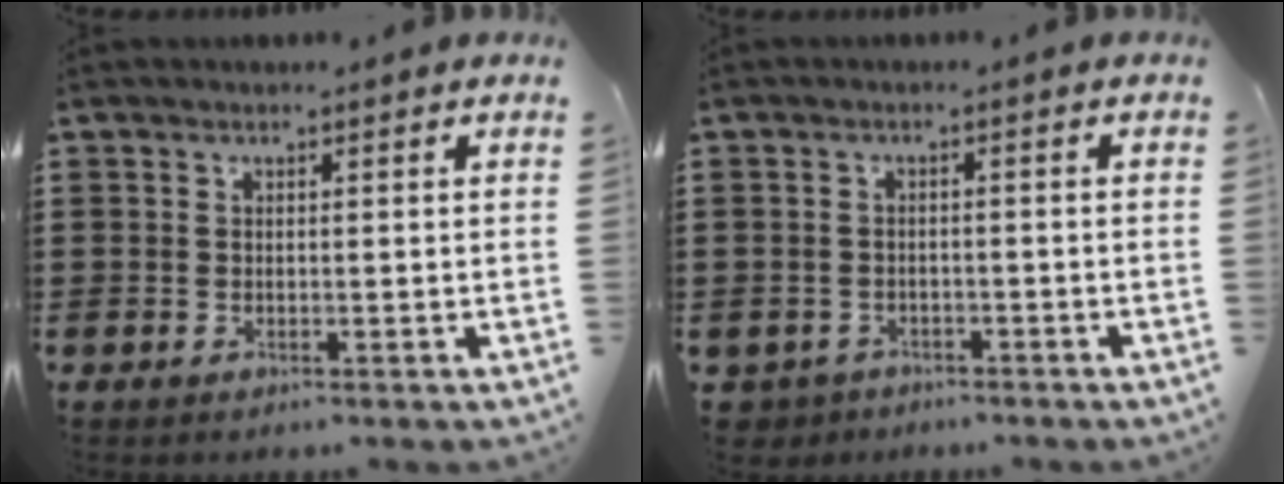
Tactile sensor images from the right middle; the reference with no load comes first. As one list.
[{"total": 2.1, "force": [-1.9, 0.9, -0.2], "torque": [-0.005, 0.001, -0.045]}]